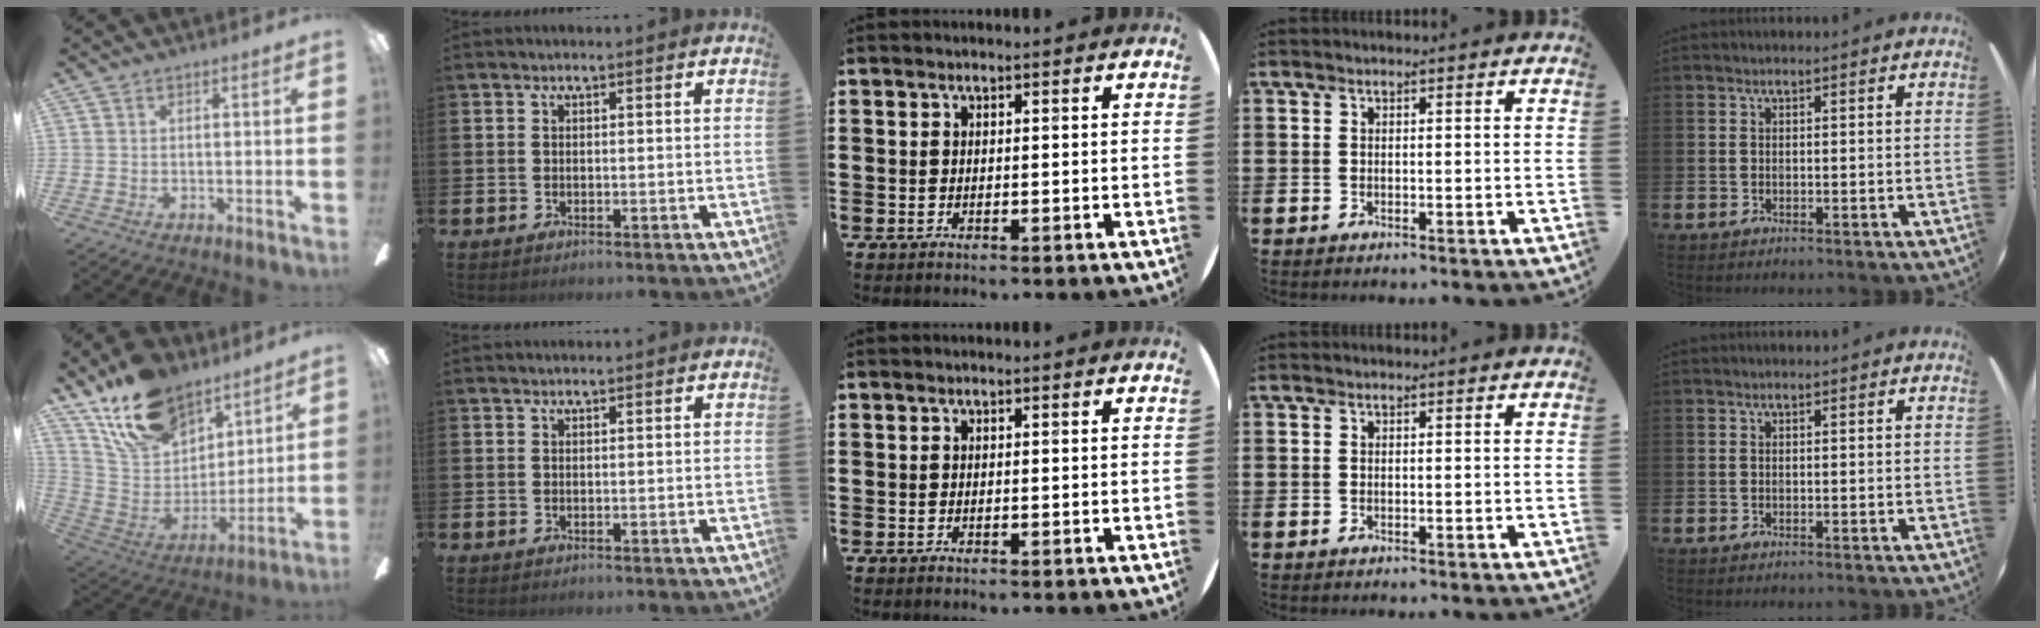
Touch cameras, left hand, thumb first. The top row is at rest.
{"thumb": {"total": 18.6, "force": [13.7, 10.1, 7.4], "torque": [-0.154, -0.074, 0.257]}, "index": {"total": 0.5, "force": [0.5, 0.0, 0.1], "torque": [0.002, -0.001, 0.009]}}